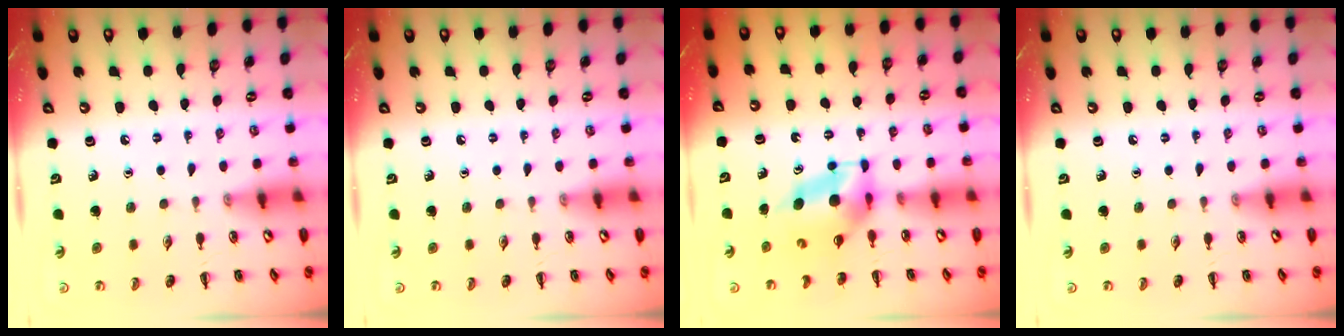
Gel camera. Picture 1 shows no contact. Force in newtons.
{"total": 0.0}
{"total": 5.8, "press": 5.7, "slide": 0.8}
{"total": 0.0}